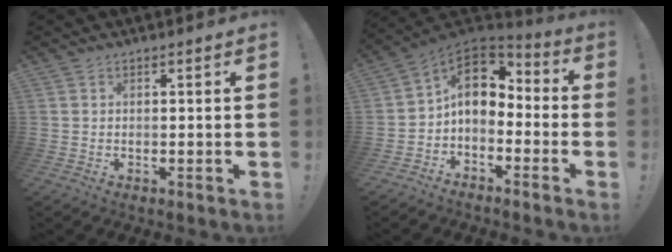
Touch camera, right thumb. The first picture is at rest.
{"total": 9.5, "force": [1.8, 7.0, 6.2], "torque": [-0.100, -0.005, 0.037]}